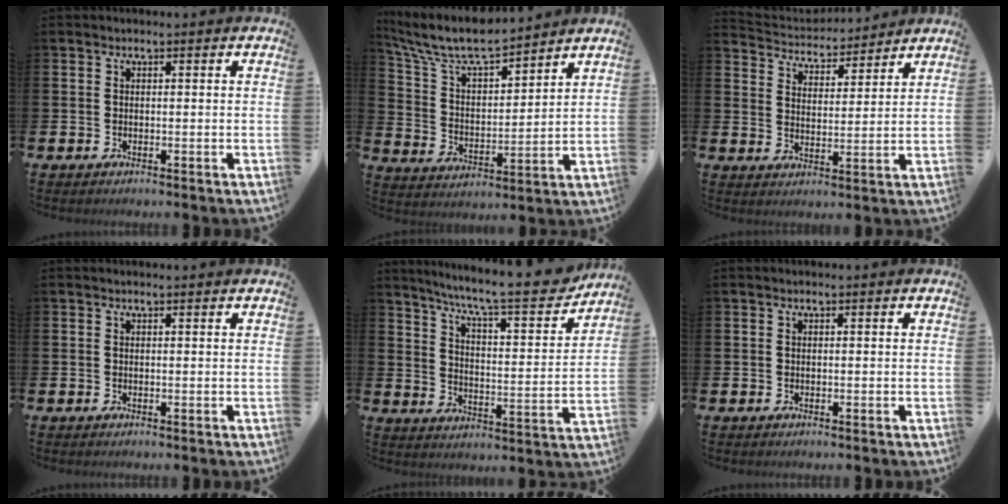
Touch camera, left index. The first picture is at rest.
{"total": 8.5, "force": [7.9, 1.6, 2.8], "torque": [-0.093, -0.045, 0.141]}
{"total": 4.7, "force": [4.5, 1.2, -0.2], "torque": [-0.023, -0.034, 0.077]}
{"total": 0.0}
{"total": 10.0, "force": [8.7, 1.3, 4.9], "torque": [-0.112, -0.056, 0.141]}
{"total": 0.0}